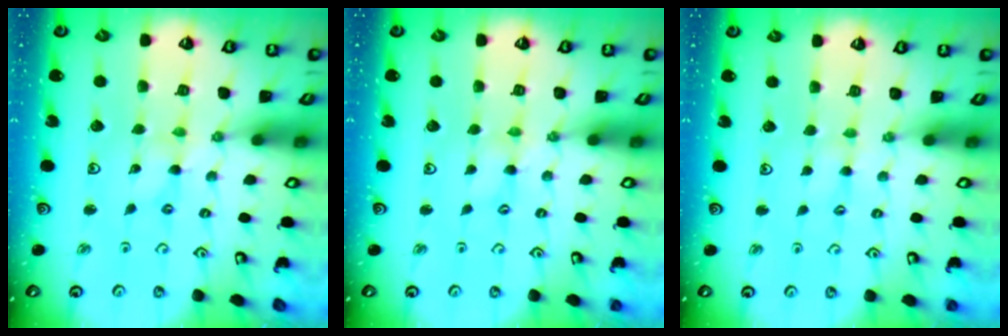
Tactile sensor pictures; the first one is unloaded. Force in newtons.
{"total": 0.7, "press": 0.7, "slide": 0.1}
{"total": 1.3, "press": 1.3, "slide": 0.3}